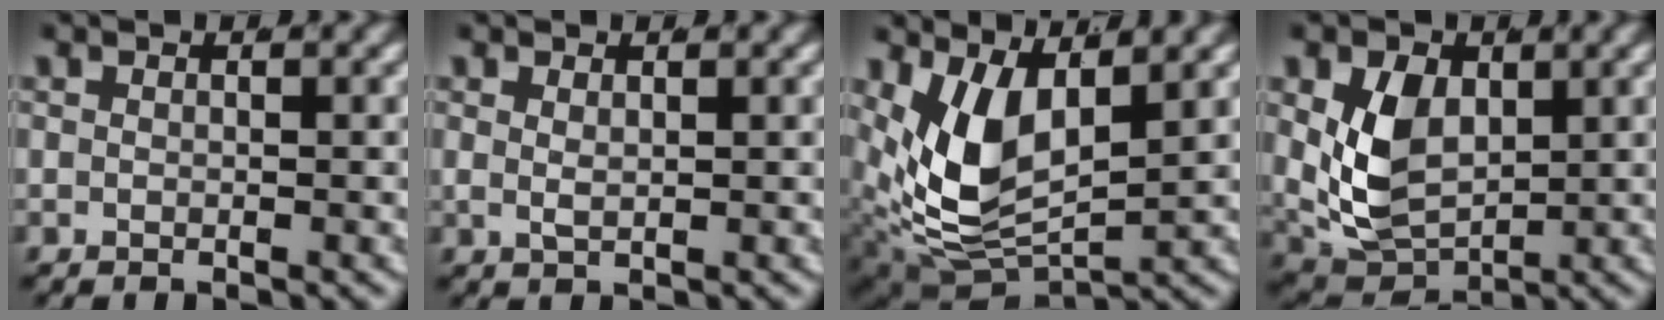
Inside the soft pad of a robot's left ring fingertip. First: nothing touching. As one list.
[{"total": 0.9, "force": [0.5, 0.3, 0.6], "torque": [-0.020, -0.015, 0.021]}, {"total": 8.3, "force": [0.5, 5.2, 6.4], "torque": [-0.141, -0.046, 0.035]}, {"total": 7.0, "force": [0.8, 5.2, 4.6], "torque": [-0.098, -0.031, 0.029]}]